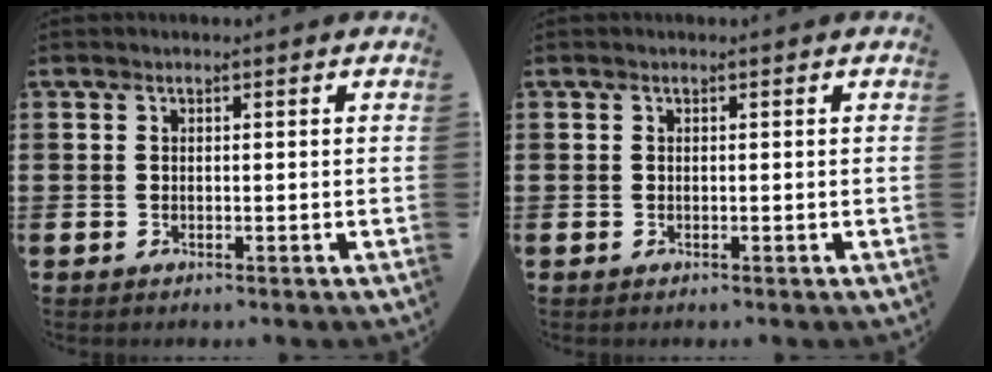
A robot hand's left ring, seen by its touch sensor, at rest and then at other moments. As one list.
[{"total": 0.0}]